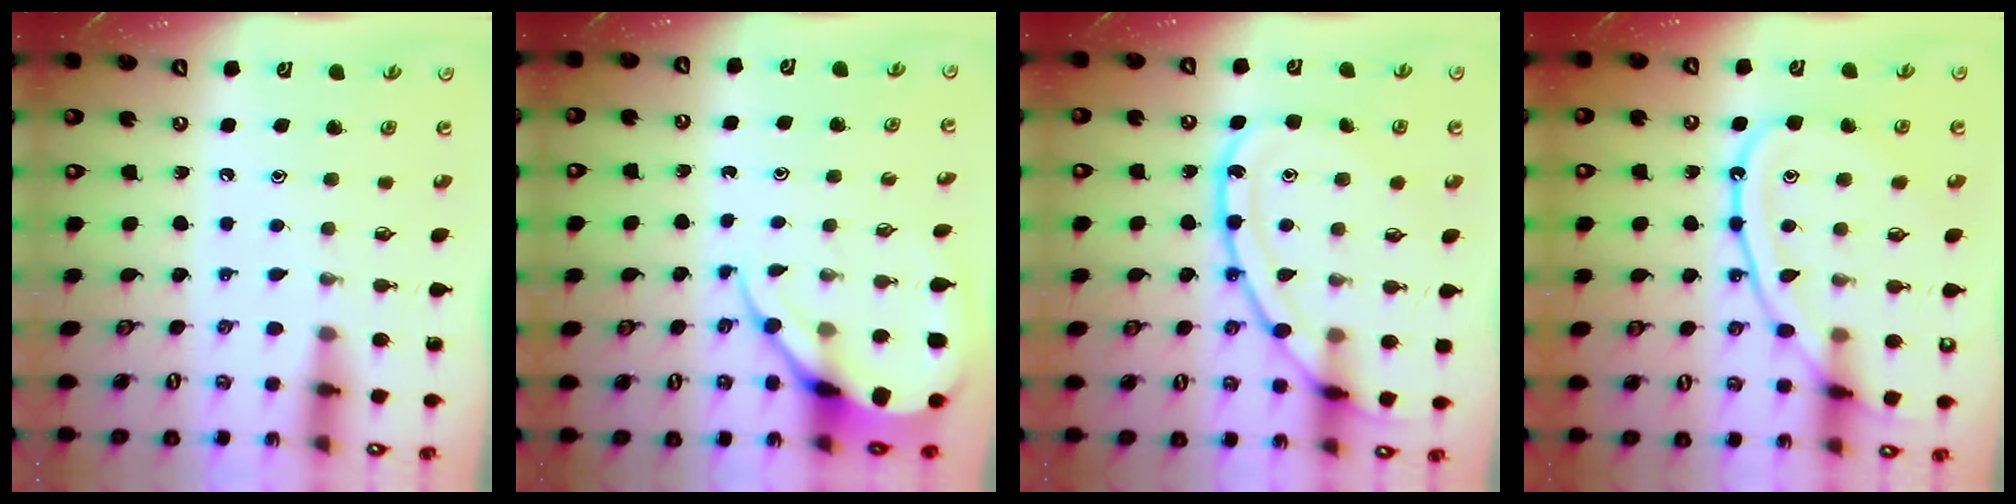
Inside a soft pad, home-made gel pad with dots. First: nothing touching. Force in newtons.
{"total": 9.0, "press": 8.9, "slide": 0.9}
{"total": 15.0, "press": 15.0, "slide": 0.6}
{"total": 14.2, "press": 14.2, "slide": 1.2}